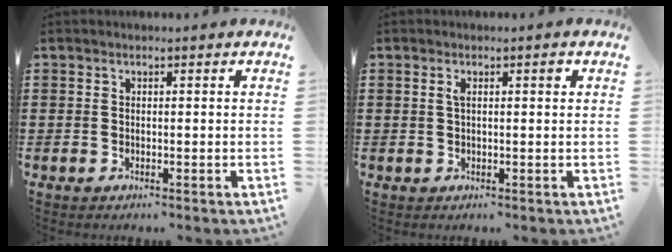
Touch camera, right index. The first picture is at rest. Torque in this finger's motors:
{"motor_torque": [0.08, -0.05, 0.01, 0.01]}